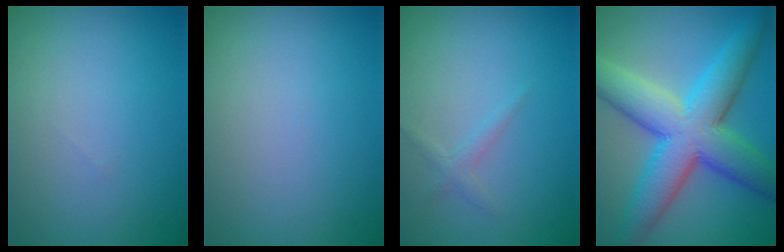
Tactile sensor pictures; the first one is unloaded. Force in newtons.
{"total": 0.0}
{"total": 1.0, "press": 1.0, "slide": 0.0}
{"total": 10.0, "press": 10.0, "slide": 0.3}